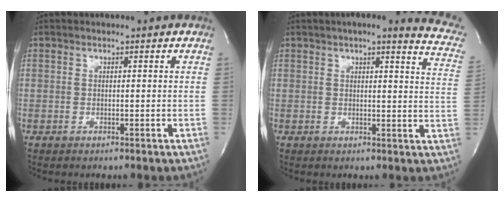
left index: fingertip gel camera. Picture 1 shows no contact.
{"total": 13.0, "force": [10.8, 2.0, 6.9], "torque": [-0.070, -0.022, 0.100]}